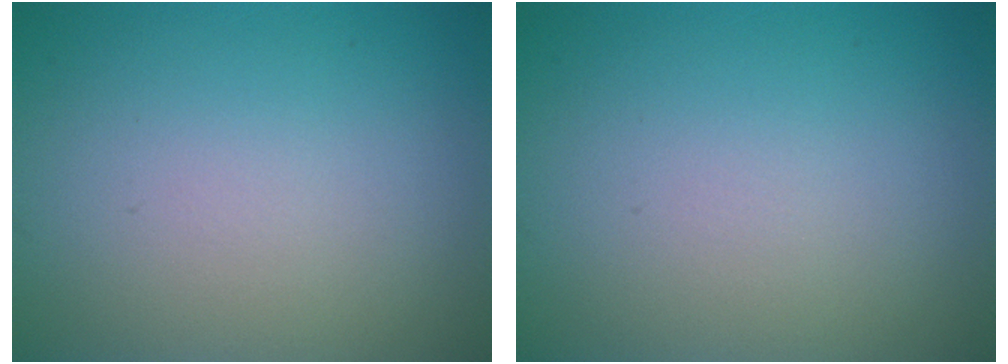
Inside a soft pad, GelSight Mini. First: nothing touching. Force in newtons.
{"total": 0.0}